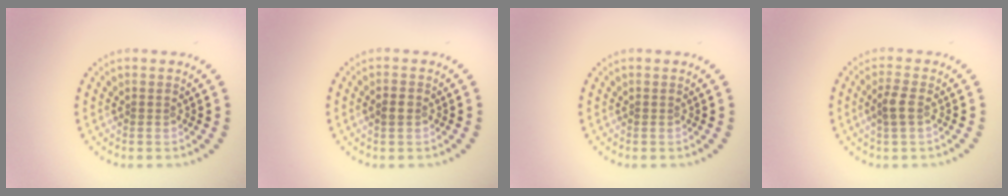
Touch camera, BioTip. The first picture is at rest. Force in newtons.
{"total": 1.4, "press": 1.4, "slide": 0.1}
{"total": 0.0}
{"total": 1.7, "press": 1.6, "slide": 0.6}